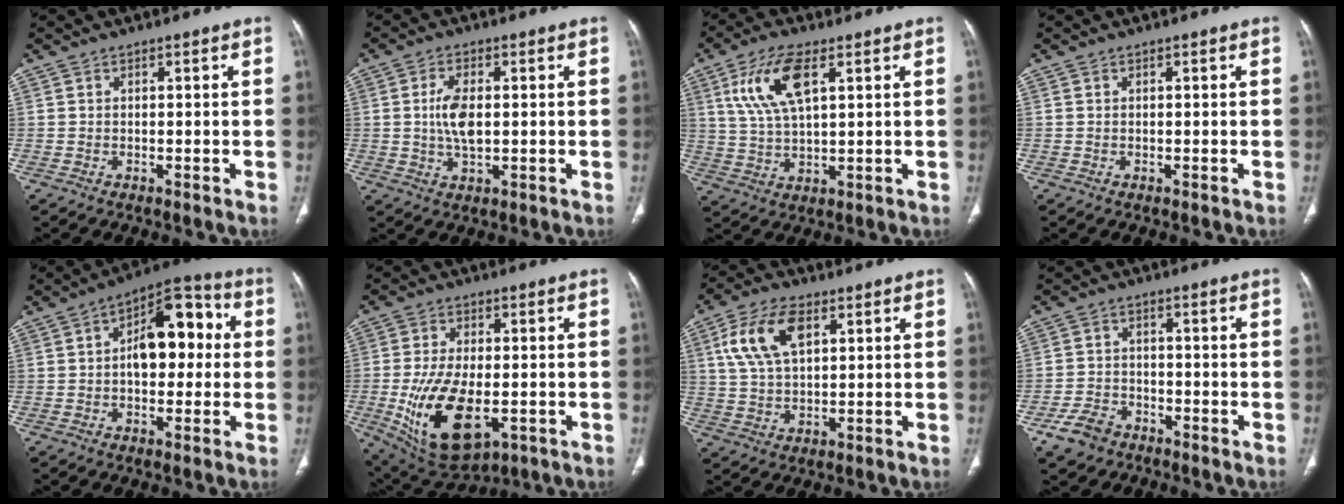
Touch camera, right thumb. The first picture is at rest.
{"total": 6.1, "force": [0.4, 3.1, 5.3], "torque": [-0.105, 0.000, 0.008]}
{"total": 10.9, "force": [4.4, 4.4, 8.9], "torque": [-0.185, -0.005, 0.090]}
{"total": 0.0}
{"total": 13.8, "force": [1.2, 7.8, 11.3], "torque": [-0.128, 0.034, 0.009]}
{"total": 16.5, "force": [-3.7, 8.8, 13.5], "torque": [-0.246, -0.010, -0.041]}
{"total": 11.3, "force": [4.2, 6.0, 8.6], "torque": [-0.167, 0.000, 0.082]}
{"total": 5.8, "force": [-3.7, 3.8, 2.2], "torque": [-0.041, 0.020, -0.065]}